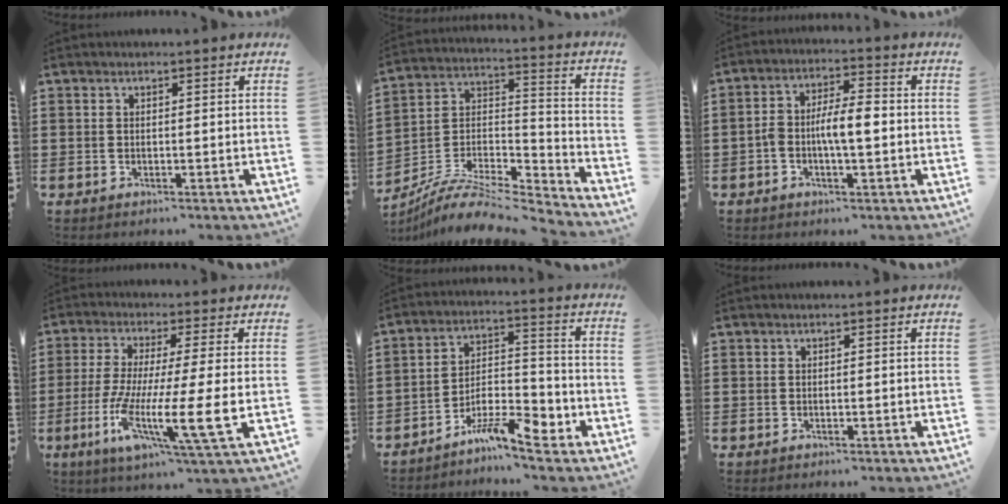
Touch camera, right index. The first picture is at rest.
{"total": 8.2, "force": [-7.2, 2.0, 3.4], "torque": [-0.074, 0.003, -0.146]}
{"total": 5.9, "force": [-0.9, 1.8, 5.6], "torque": [-0.118, 0.002, -0.025]}
{"total": 12.6, "force": [-3.7, 1.0, 12.0], "torque": [-0.248, -0.018, -0.073]}
{"total": 7.7, "force": [-5.6, 2.0, 4.8], "torque": [-0.090, 0.007, -0.105]}
{"total": 0.0}